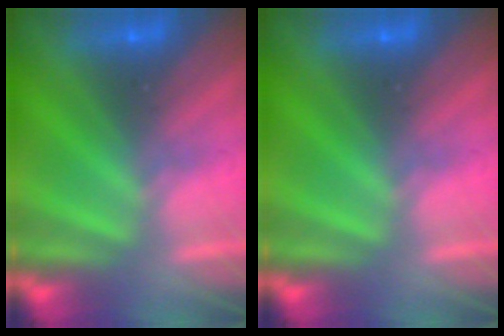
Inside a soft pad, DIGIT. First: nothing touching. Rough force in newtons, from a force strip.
{"total": 0.0}